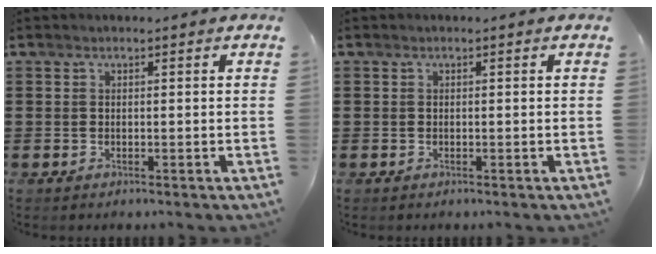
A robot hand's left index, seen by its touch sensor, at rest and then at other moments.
{"total": 0.0}